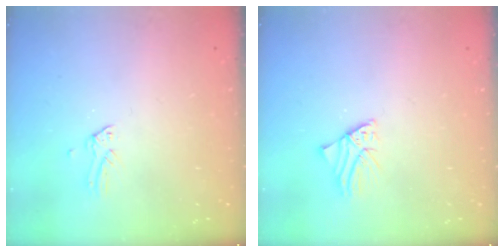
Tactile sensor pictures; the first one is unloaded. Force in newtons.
{"total": 1.7, "press": 1.7, "slide": 0.1}